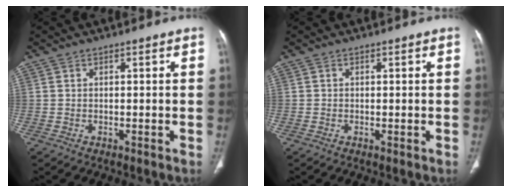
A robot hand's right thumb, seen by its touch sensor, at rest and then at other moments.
{"total": 0.0}